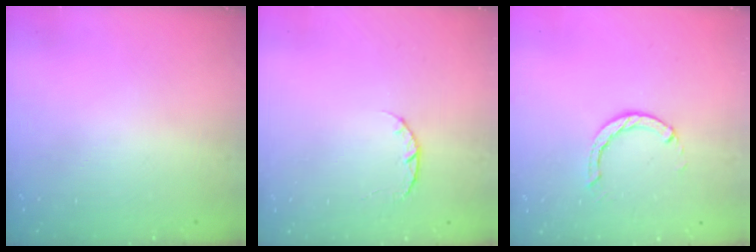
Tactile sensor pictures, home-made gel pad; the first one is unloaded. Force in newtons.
{"total": 3.4, "press": 3.4, "slide": 0.5}
{"total": 3.2, "press": 3.1, "slide": 0.5}